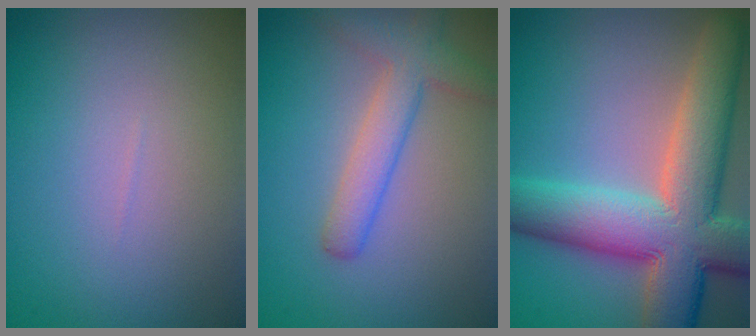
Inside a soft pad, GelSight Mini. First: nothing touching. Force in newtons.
{"total": 3.8, "press": 3.8, "slide": 0.3}
{"total": 12.4, "press": 12.4, "slide": 0.9}